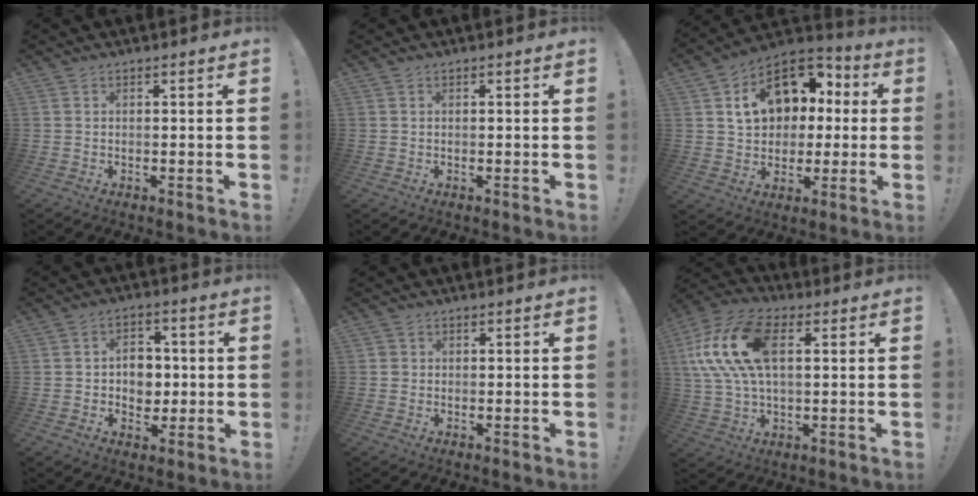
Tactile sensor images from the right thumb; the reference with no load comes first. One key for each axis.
{"total": 0.0}
{"total": 17.6, "fx": 5.3, "fy": 13.2, "fz": 10.4, "tx": -0.143, "ty": -0.015, "tz": 0.113}
{"total": 8.0, "fx": 0.4, "fy": 6.9, "fz": 4.0, "tx": -0.049, "ty": 0.000, "tz": 0.011}
{"total": 1.3, "fx": 0.0, "fy": 1.3, "fz": 0.3, "tx": -0.009, "ty": 0.006, "tz": 0.003}
{"total": 18.9, "fx": 4.5, "fy": 10.6, "fz": 14.9, "tx": -0.298, "ty": 0.008, "tz": 0.080}